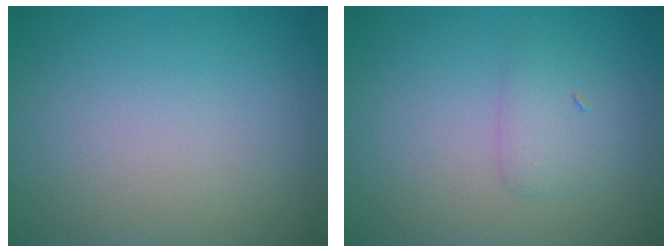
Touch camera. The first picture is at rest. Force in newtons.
{"total": 1.7, "press": 1.7, "slide": 0.1}